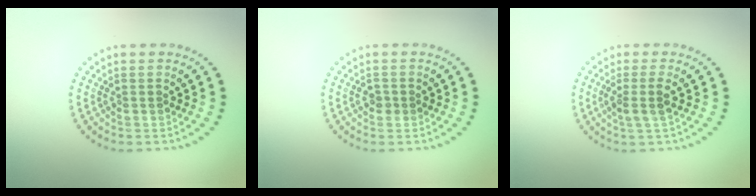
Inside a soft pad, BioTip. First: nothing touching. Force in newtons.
{"total": 0.9, "press": 0.9, "slide": 0.1}
{"total": 1.9, "press": 1.5, "slide": 1.1}